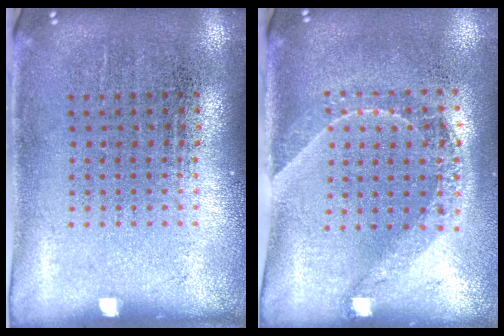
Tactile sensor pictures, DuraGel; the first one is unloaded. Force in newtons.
{"total": 1.4, "press": 1.2, "slide": 0.7}